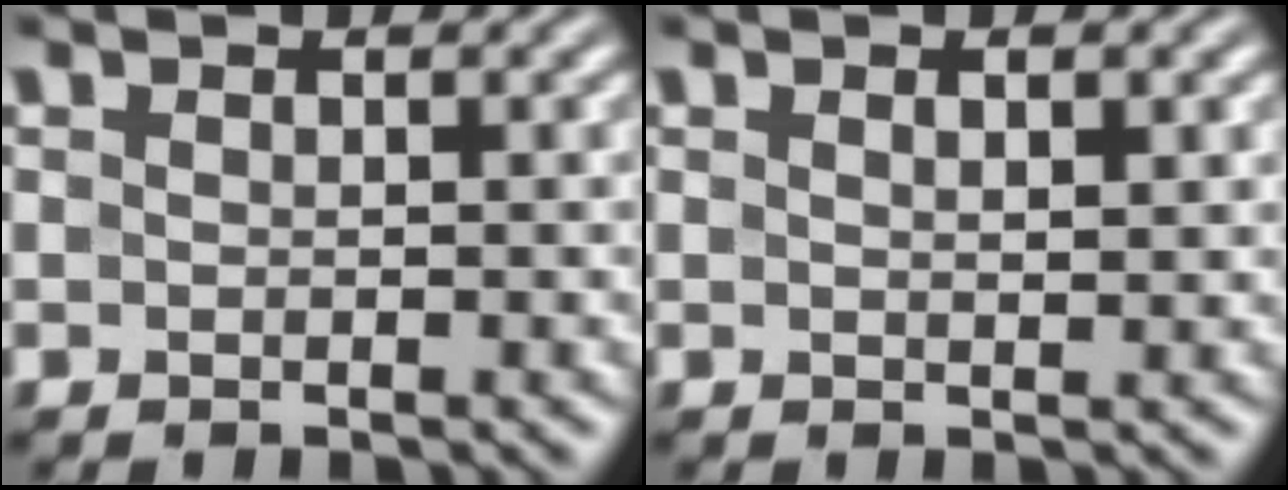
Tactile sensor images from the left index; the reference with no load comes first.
{"total": 1.2, "force": [0.6, 0.3, 1.0], "torque": [-0.016, 0.000, 0.011]}